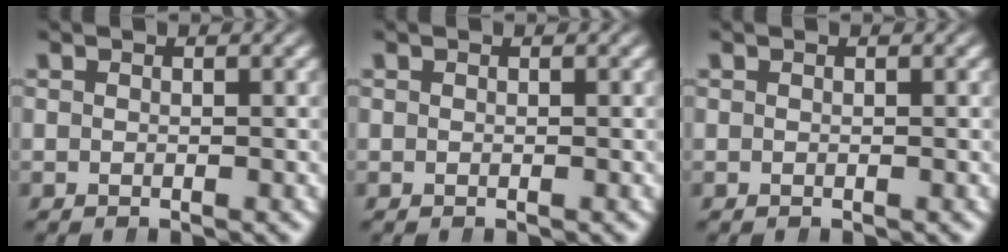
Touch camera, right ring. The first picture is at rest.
{"total": 0.0}
{"total": 0.0}